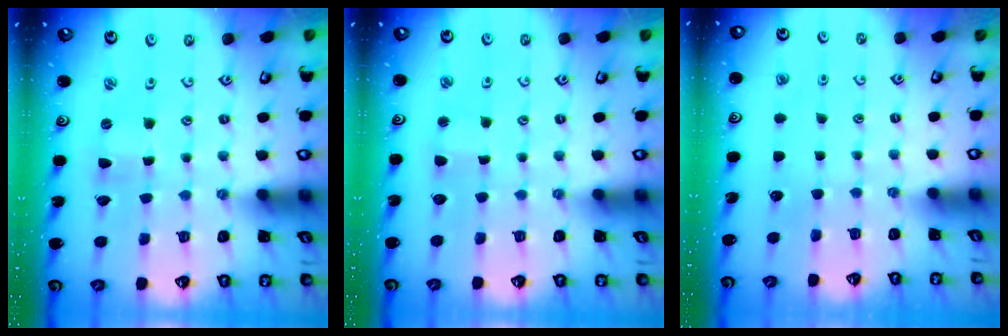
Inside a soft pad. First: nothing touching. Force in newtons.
{"total": 2.1, "press": 2.1, "slide": 0.4}
{"total": 0.0}